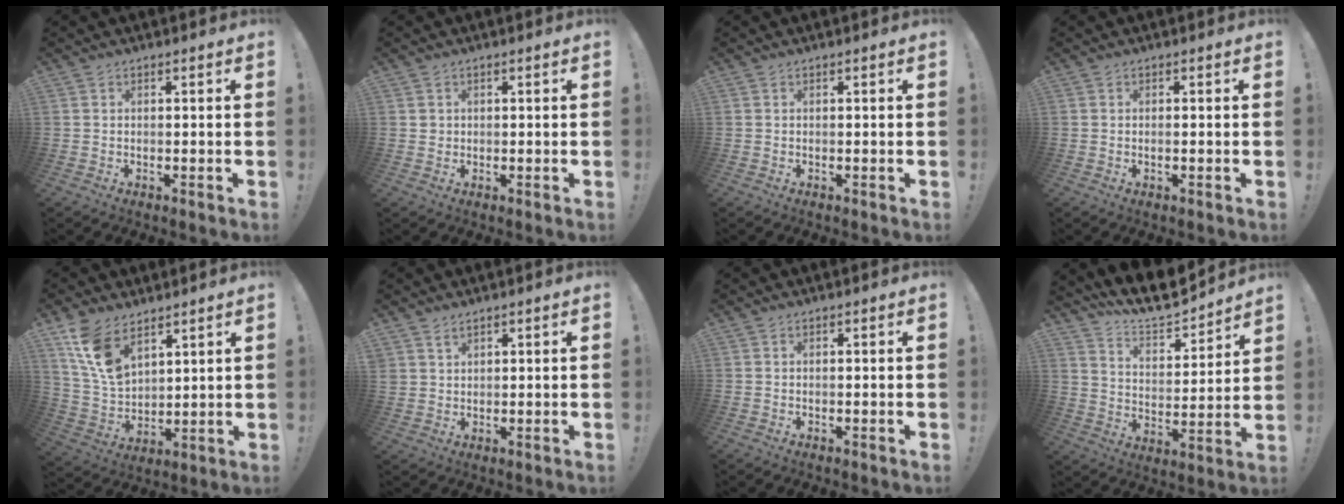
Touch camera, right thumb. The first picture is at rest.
{"total": 1.4, "force": [0.4, 1.3, 0.2], "torque": [0.003, 0.000, 0.008]}
{"total": 0.0}
{"total": 0.7, "force": [-0.3, 0.1, 0.6], "torque": [-0.007, -0.002, -0.007]}
{"total": 13.6, "force": [8.7, 7.8, 7.0], "torque": [-0.137, -0.046, 0.170]}
{"total": 2.4, "force": [2.0, 1.3, 0.7], "torque": [-0.005, -0.016, 0.036]}
{"total": 0.0}
{"total": 12.0, "force": [11.1, 2.9, 3.6], "torque": [-0.079, -0.096, 0.196]}